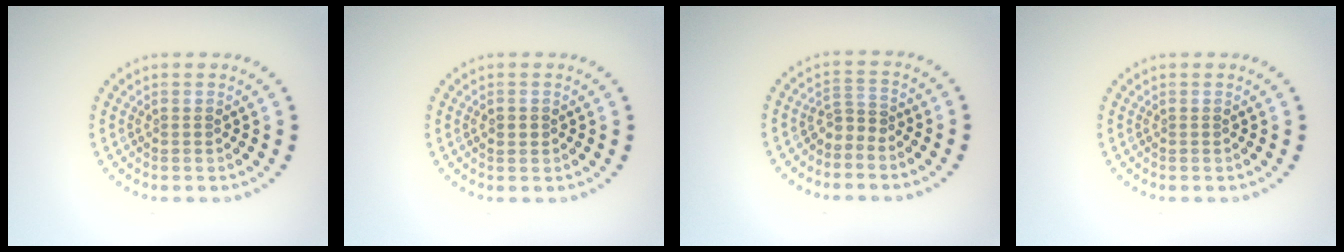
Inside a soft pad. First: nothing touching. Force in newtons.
{"total": 1.0, "press": 1.0, "slide": 0.2}
{"total": 1.5, "press": 1.1, "slide": 1.1}
{"total": 0.0}